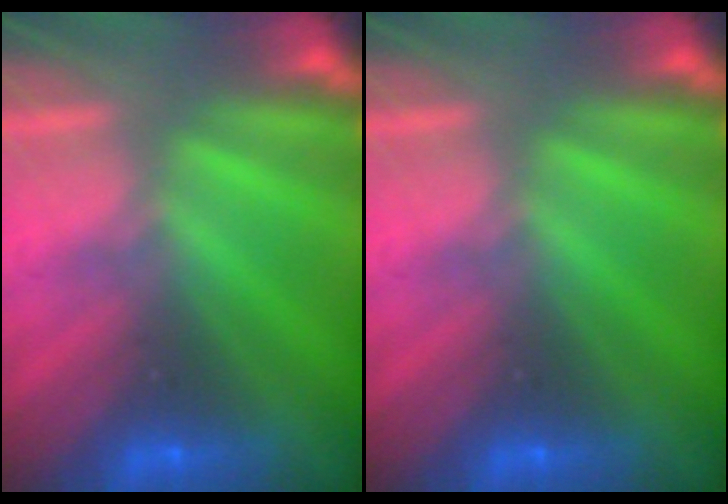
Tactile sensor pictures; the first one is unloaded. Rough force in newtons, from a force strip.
{"total": 0.0}